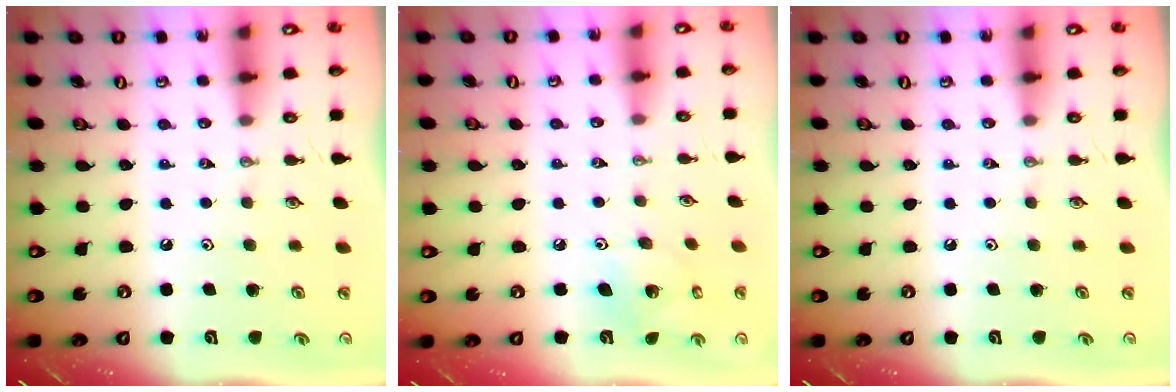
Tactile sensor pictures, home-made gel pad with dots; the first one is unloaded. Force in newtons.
{"total": 6.8, "press": 6.8, "slide": 0.1}
{"total": 0.0}